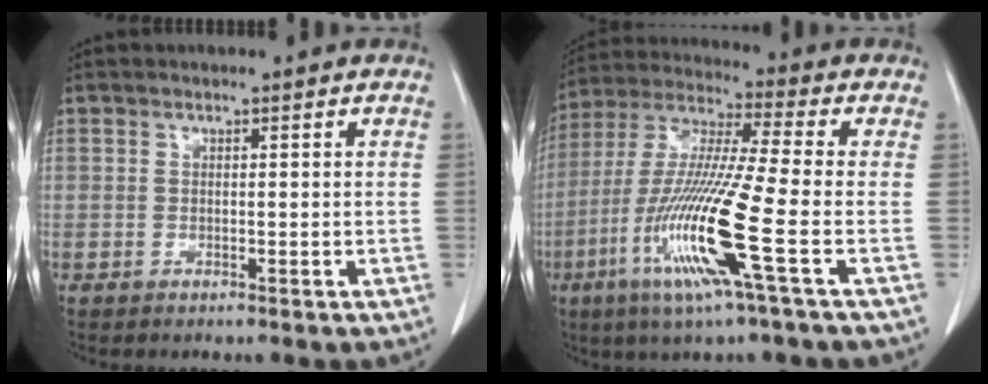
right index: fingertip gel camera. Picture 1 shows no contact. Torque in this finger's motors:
{"motor_torque": [2.14, 0.00, 1.05, 0.21]}